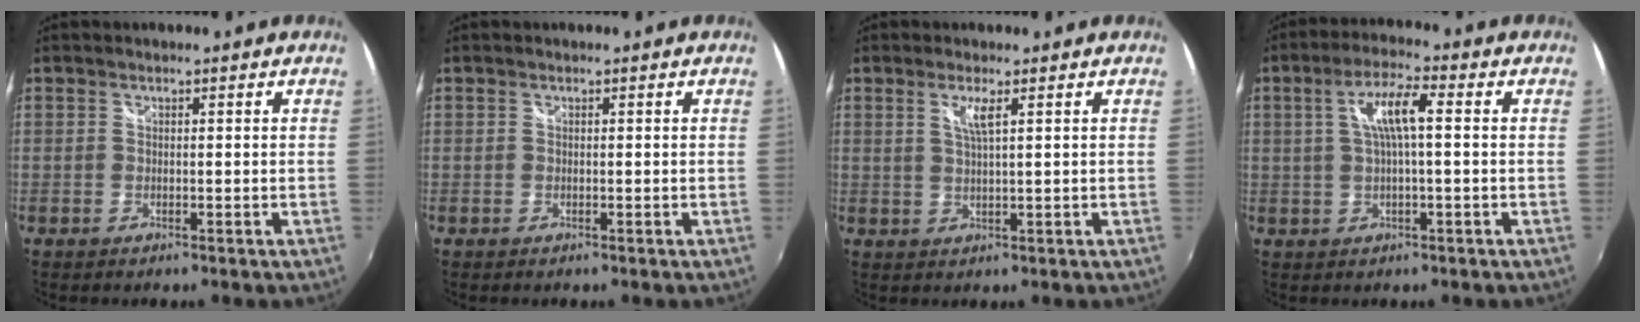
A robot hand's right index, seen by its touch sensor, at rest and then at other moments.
{"total": 0.0}
{"total": 3.0, "force": [1.3, 0.1, 2.7], "torque": [-0.052, -0.002, 0.024]}
{"total": 6.8, "force": [0.8, 1.0, 6.7], "torque": [-0.124, 0.009, 0.017]}